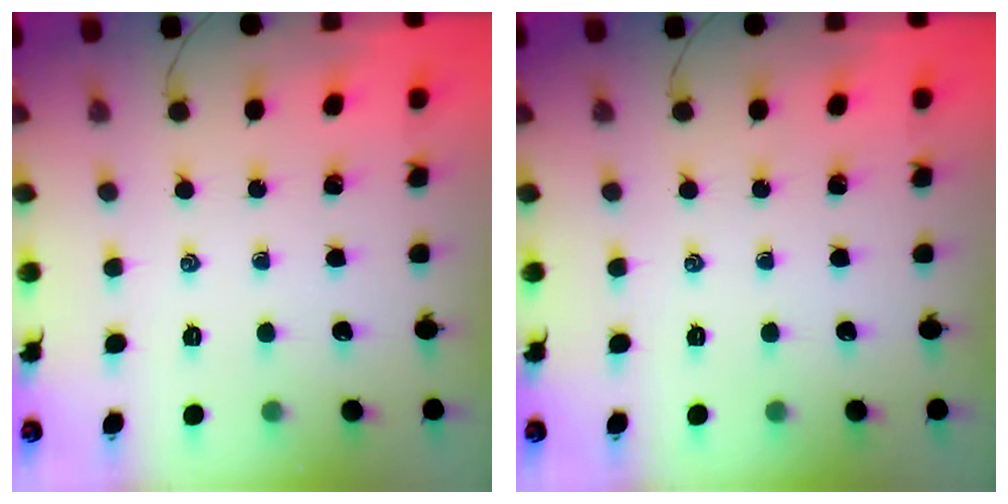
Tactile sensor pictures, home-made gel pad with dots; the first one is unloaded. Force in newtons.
{"total": 0.0}